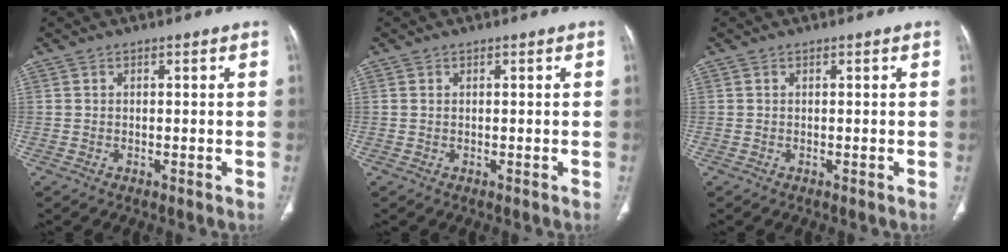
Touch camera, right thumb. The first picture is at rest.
{"total": 0.0}
{"total": 0.0}